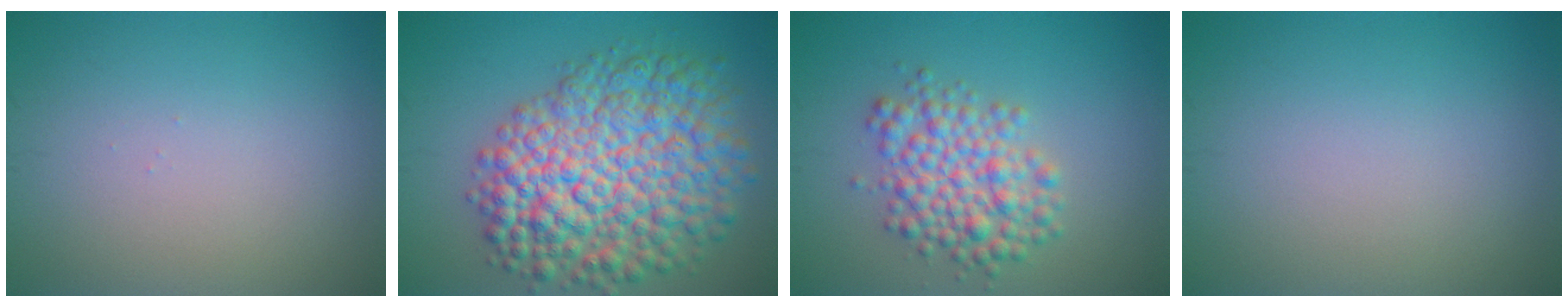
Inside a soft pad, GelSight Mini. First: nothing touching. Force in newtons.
{"total": 11.8, "press": 11.8, "slide": 0.4}
{"total": 5.0, "press": 4.9, "slide": 0.2}
{"total": 0.0}